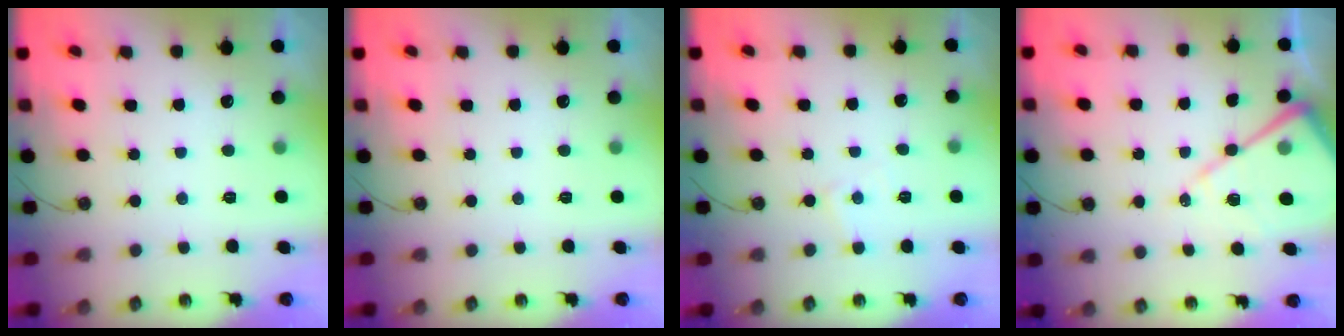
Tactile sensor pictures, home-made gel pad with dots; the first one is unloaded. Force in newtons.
{"total": 0.0}
{"total": 3.6, "press": 3.6, "slide": 0.5}
{"total": 14.2, "press": 14.1, "slide": 1.4}